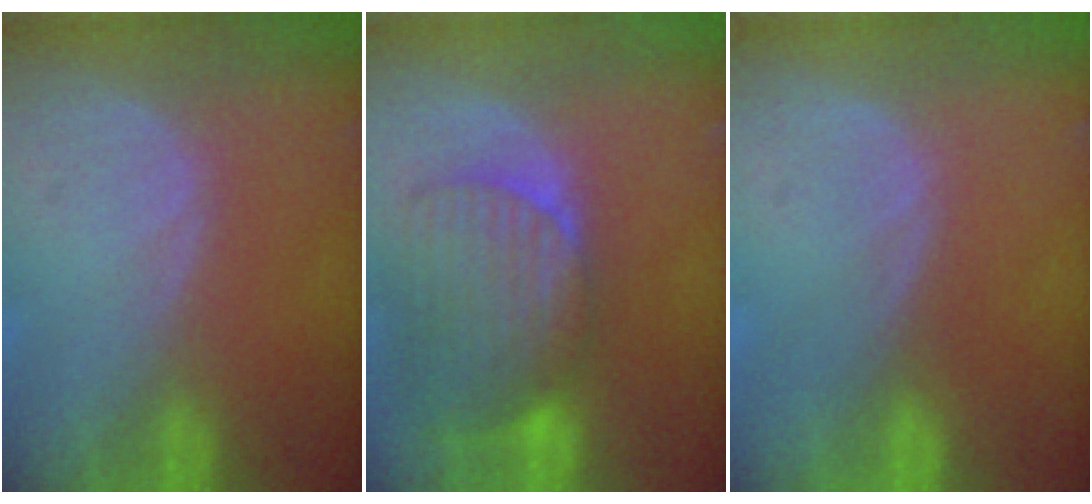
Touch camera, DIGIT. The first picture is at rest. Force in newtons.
{"total": 9.1, "press": 8.3, "slide": 3.7}
{"total": 0.0}